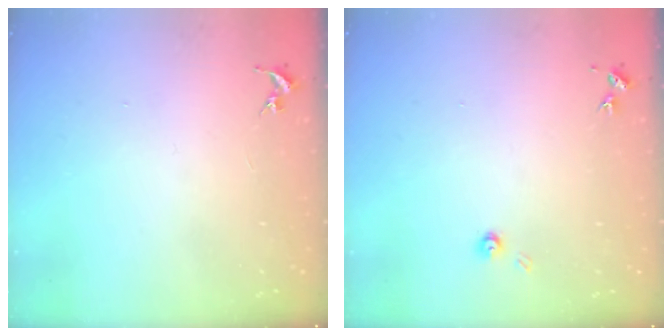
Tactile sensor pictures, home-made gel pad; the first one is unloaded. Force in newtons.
{"total": 3.3, "press": 3.3, "slide": 0.2}